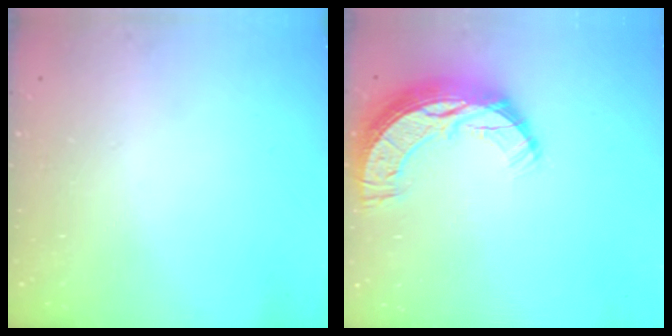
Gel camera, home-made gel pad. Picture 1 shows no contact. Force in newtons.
{"total": 12.3, "press": 12.2, "slide": 0.9}